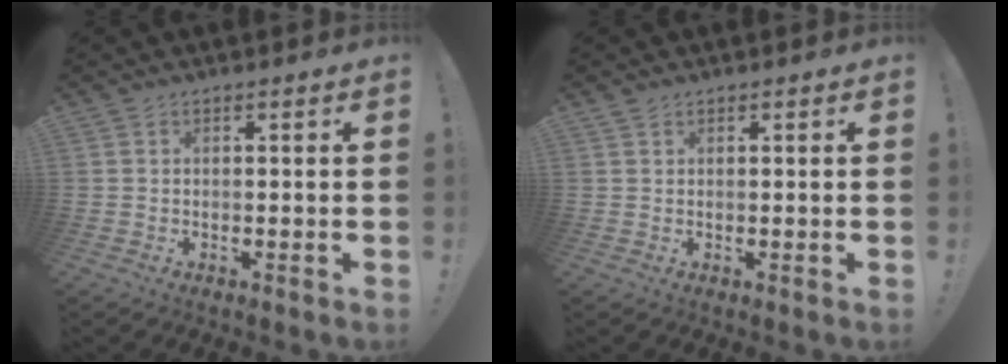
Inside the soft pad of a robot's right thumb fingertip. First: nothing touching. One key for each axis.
{"total": 0.8, "fx": 0.6, "fy": 0.4, "fz": 0.2, "tx": -0.007, "ty": 0.000, "tz": 0.013}